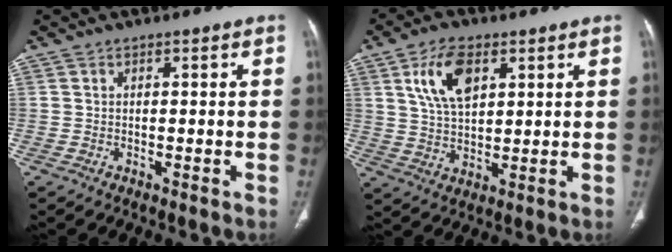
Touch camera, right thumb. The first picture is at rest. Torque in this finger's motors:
{"motor_torque": [1.19, 1.24, 0.48, -0.32, 0.07]}